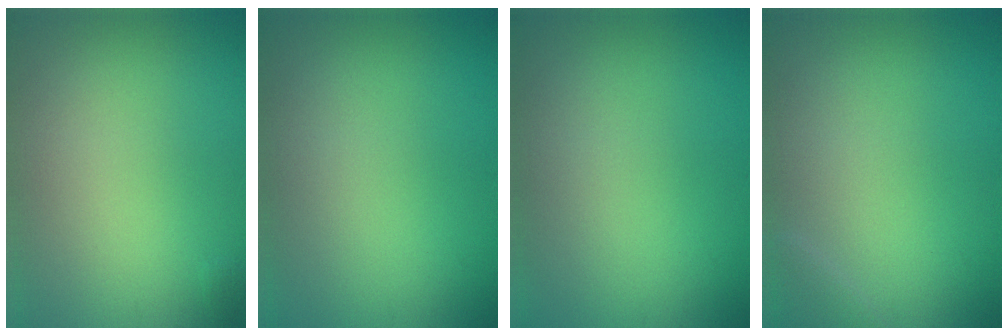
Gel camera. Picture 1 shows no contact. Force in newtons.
{"total": 0.0}
{"total": 0.0}
{"total": 0.8, "press": 0.8, "slide": 0.1}